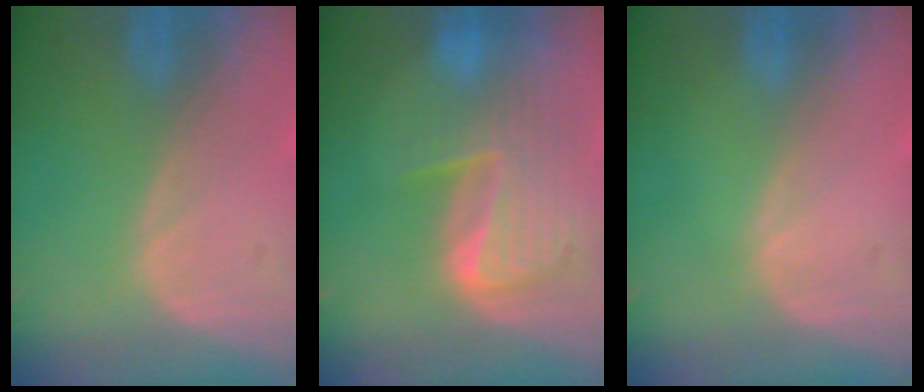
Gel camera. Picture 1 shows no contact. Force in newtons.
{"total": 9.8, "press": 8.4, "slide": 5.0}
{"total": 0.0}